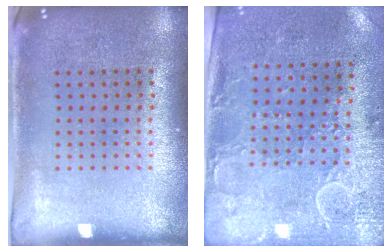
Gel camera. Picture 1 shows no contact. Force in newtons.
{"total": 2.9, "press": 2.3, "slide": 1.7}